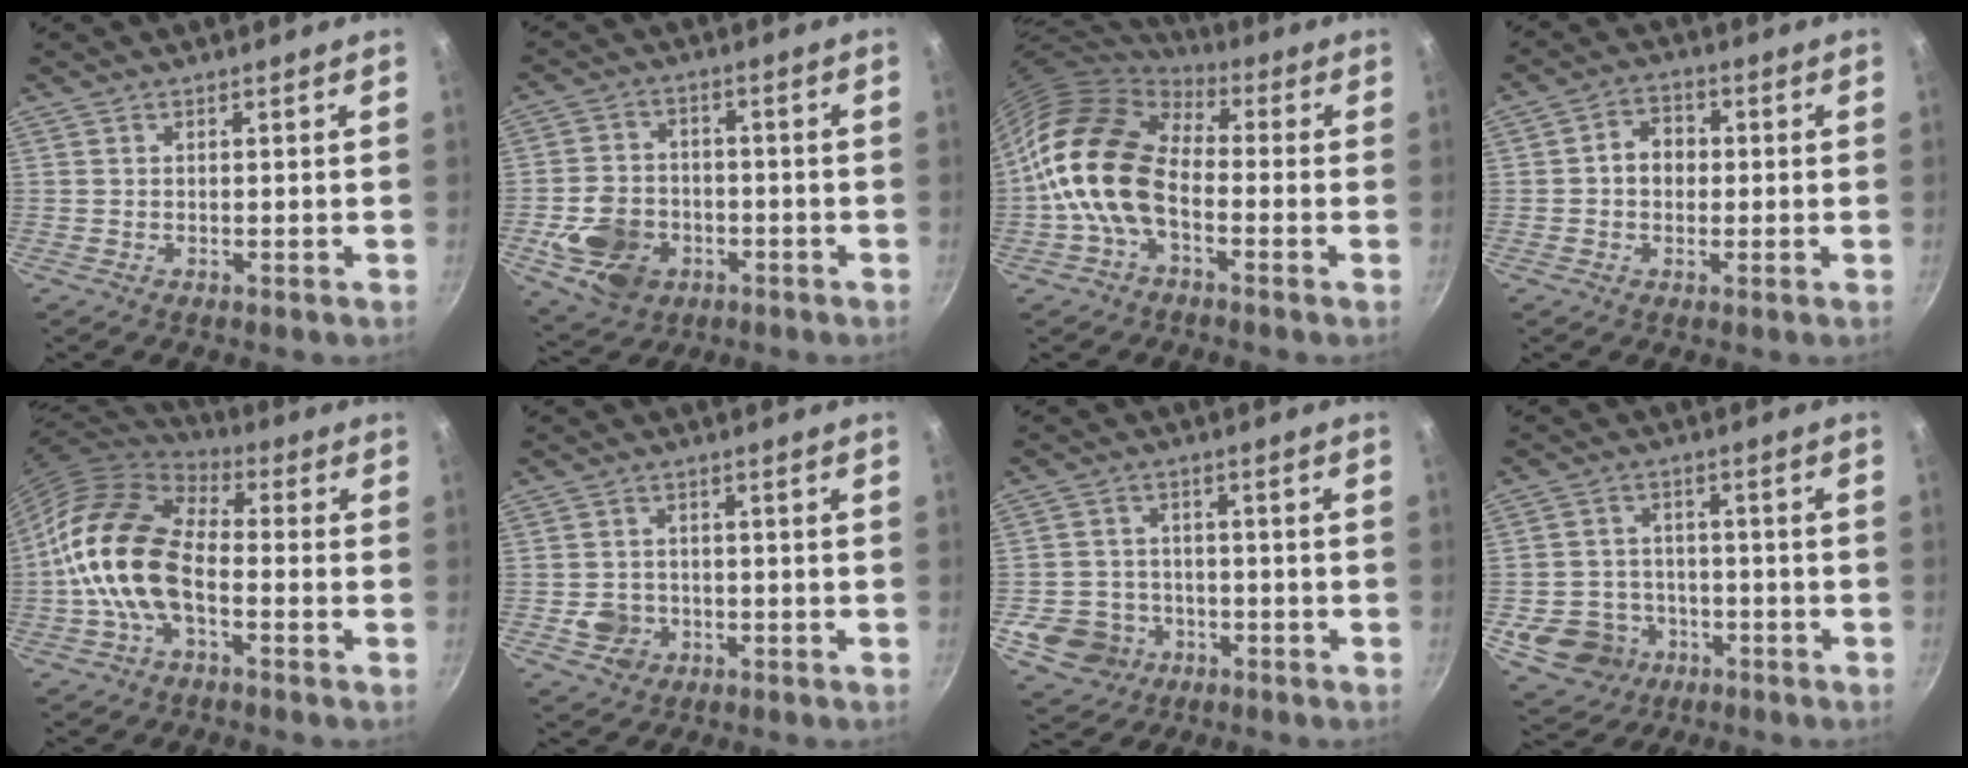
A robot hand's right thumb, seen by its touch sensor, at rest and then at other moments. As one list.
[{"total": 12.0, "force": [-3.9, 9.3, 6.6], "torque": [-0.106, 0.023, -0.063]}, {"total": 14.5, "force": [-3.0, 9.0, 10.9], "torque": [-0.173, 0.033, -0.074]}, {"total": 5.7, "force": [0.1, 4.6, 3.3], "torque": [-0.025, 0.013, -0.007]}, {"total": 15.5, "force": [-3.1, 8.8, 12.4], "torque": [-0.205, 0.033, -0.074]}, {"total": 4.9, "force": [-1.3, 4.3, 1.8], "torque": [-0.016, 0.018, -0.016]}, {"total": 9.4, "force": [-3.8, 8.0, 3.3], "torque": [-0.038, 0.032, -0.055]}, {"total": 10.7, "force": [-4.4, 8.9, 4.1], "torque": [-0.052, 0.038, -0.063]}]